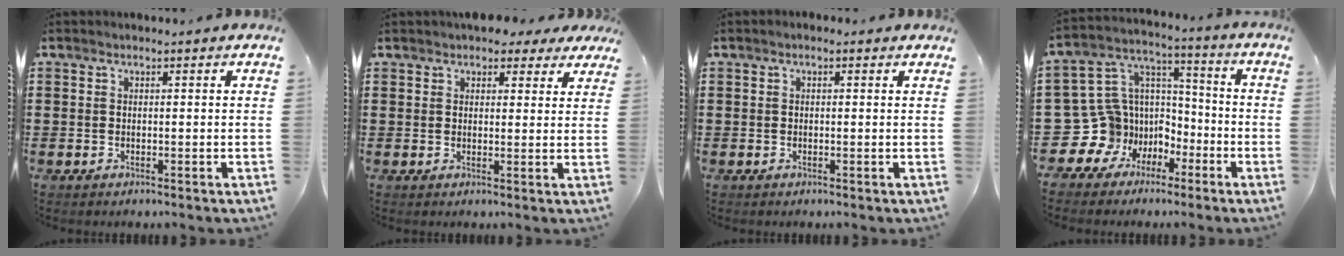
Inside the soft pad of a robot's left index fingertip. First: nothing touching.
{"total": 3.5, "force": [2.9, 1.6, 1.1], "torque": [-0.014, -0.002, 0.052]}
{"total": 0.6, "force": [-0.1, 0.4, 0.4], "torque": [-0.009, 0.002, -0.002]}
{"total": 10.5, "force": [-4.4, 9.5, 0.8], "torque": [-0.082, -0.019, -0.064]}